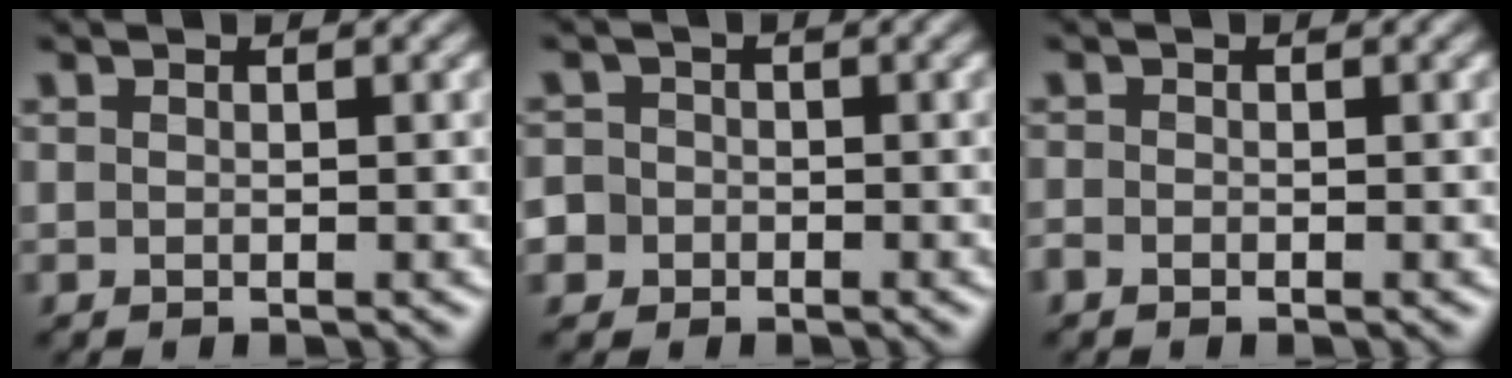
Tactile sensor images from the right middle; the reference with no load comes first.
{"total": 4.3, "force": [-1.3, 3.9, 1.0], "torque": [-0.012, 0.021, -0.053]}
{"total": 0.9, "force": [-0.5, 0.6, 0.4], "torque": [-0.009, -0.001, -0.014]}